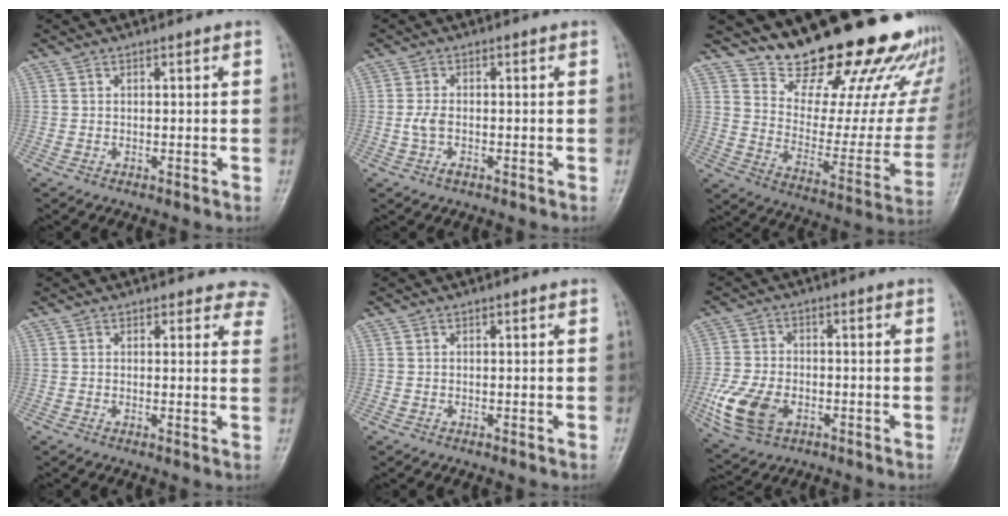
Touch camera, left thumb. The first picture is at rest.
{"total": 2.7, "force": [-0.7, 1.4, 2.1], "torque": [-0.048, 0.006, -0.017]}
{"total": 27.2, "force": [22.7, 8.4, 12.5], "torque": [-0.147, -0.168, 0.312]}
{"total": 6.5, "force": [5.8, 2.9, 0.2], "torque": [0.057, -0.020, 0.031]}
{"total": 0.0}
{"total": 10.5, "force": [-3.4, 6.9, 7.2], "torque": [-0.149, 0.002, -0.062]}